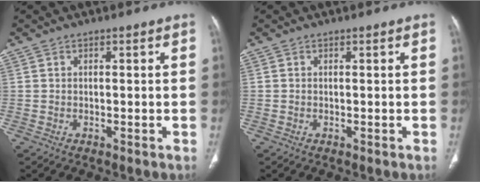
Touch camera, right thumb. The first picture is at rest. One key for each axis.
{"total": 0.0}